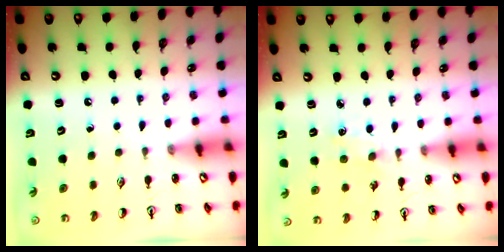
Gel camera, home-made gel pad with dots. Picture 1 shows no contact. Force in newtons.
{"total": 3.2, "press": 3.2, "slide": 0.4}